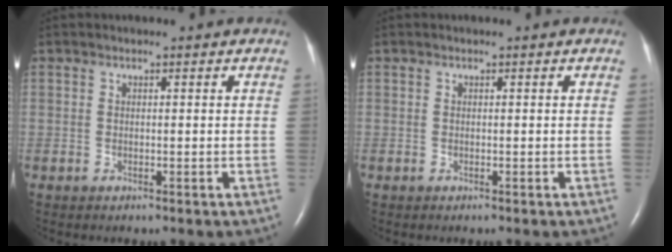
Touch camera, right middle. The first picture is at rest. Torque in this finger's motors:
{"motor_torque": [0.18, -0.15, -0.02, 0.00]}